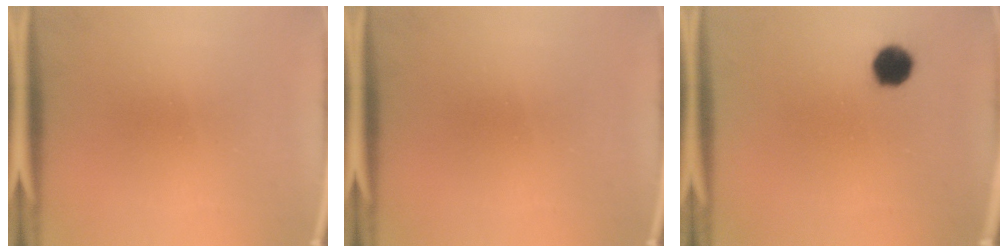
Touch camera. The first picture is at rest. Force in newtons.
{"total": 0.0}
{"total": 5.3}